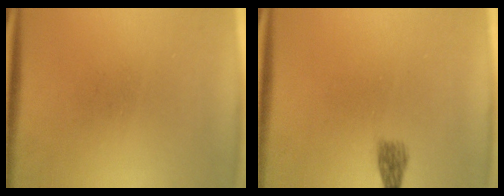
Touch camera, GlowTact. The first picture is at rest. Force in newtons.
{"total": 1.9}